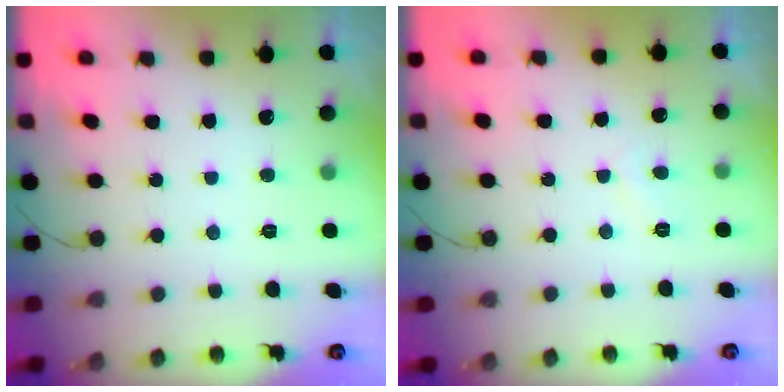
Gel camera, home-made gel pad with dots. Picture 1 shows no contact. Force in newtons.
{"total": 2.1, "press": 2.0, "slide": 0.5}